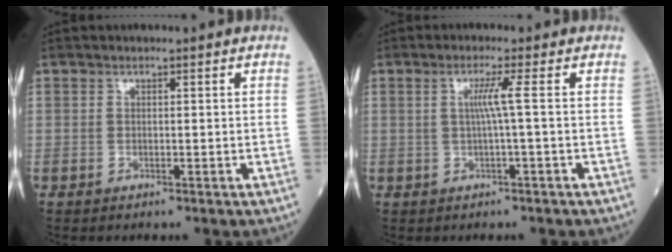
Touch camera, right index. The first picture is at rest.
{"total": 2.8, "force": [0.2, -1.0, 2.6], "torque": [-0.053, 0.001, 0.006]}